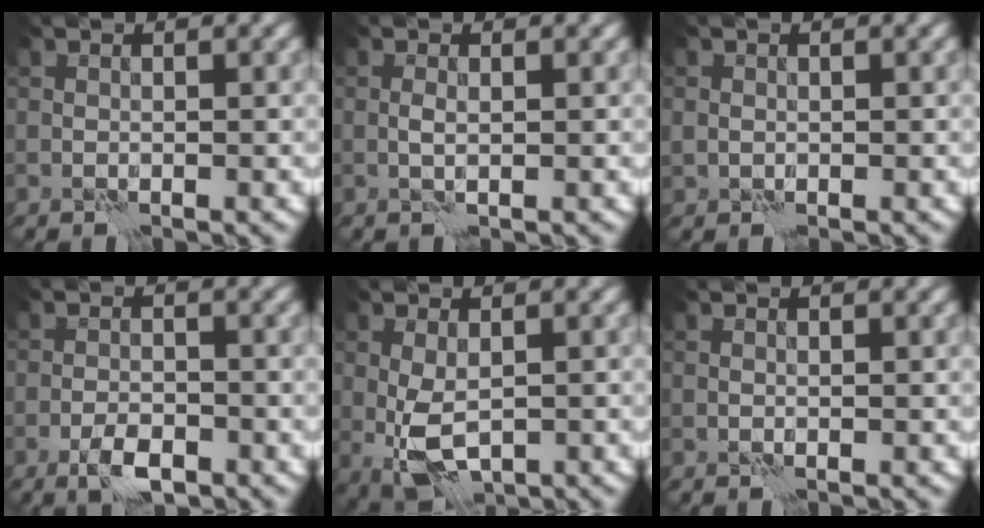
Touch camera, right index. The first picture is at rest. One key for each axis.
{"total": 0.7, "fx": 0.0, "fy": 0.1, "fz": 0.7, "tx": -0.017, "ty": 0.003, "tz": 0.002}
{"total": 0.9, "fx": 0.2, "fy": 0.8, "fz": 0.1, "tx": -0.003, "ty": 0.002, "tz": 0.006}
{"total": 3.0, "fx": -1.9, "fy": 1.1, "fz": 2.0, "tx": -0.035, "ty": 0.003, "tz": -0.038}
{"total": 4.4, "fx": -0.7, "fy": 2.3, "fz": 3.7, "tx": -0.080, "ty": -0.011, "tz": -0.007}
{"total": 0.0}